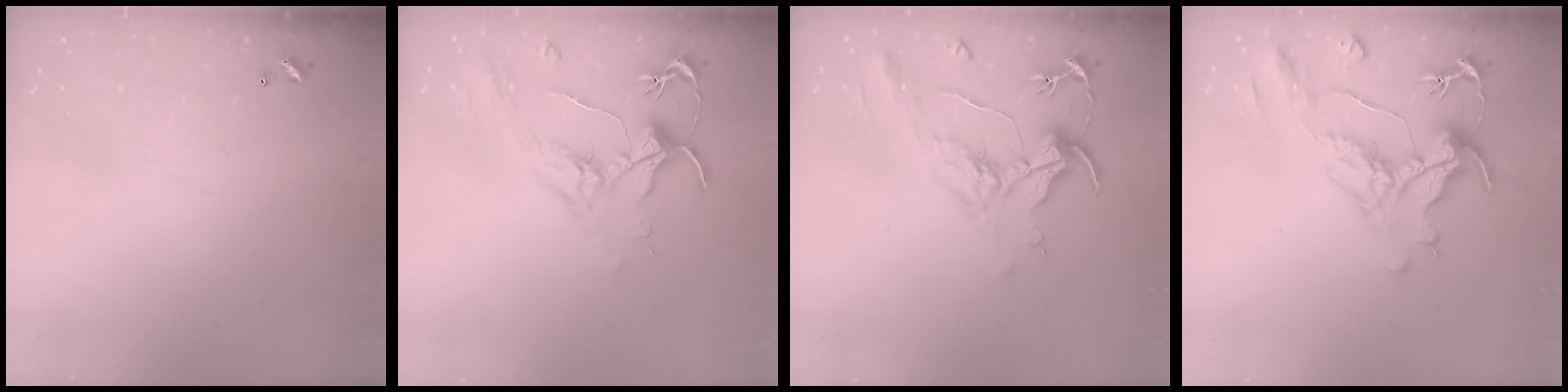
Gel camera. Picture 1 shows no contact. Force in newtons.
{"total": 1.8, "press": 1.7, "slide": 0.8}
{"total": 2.1, "press": 1.6, "slide": 1.4}
{"total": 1.9, "press": 0.9, "slide": 1.7}